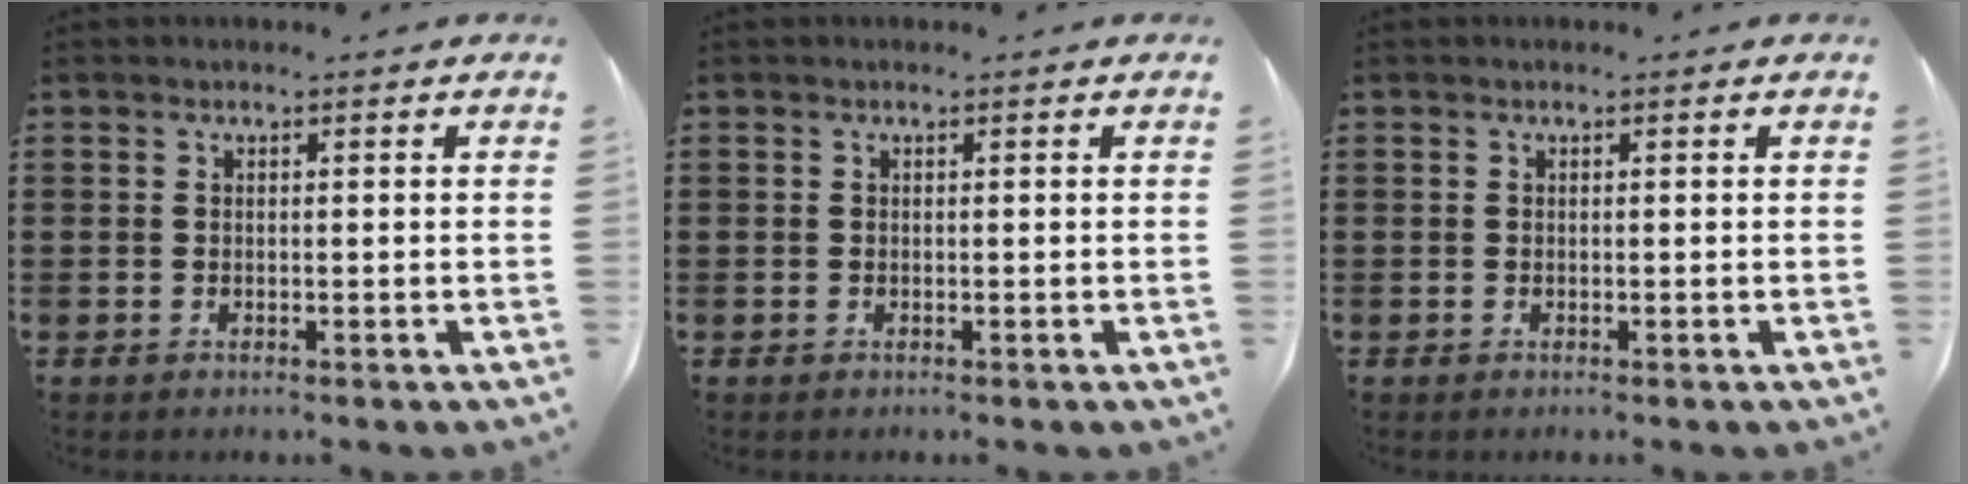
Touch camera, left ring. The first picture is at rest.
{"total": 0.0}
{"total": 0.0}